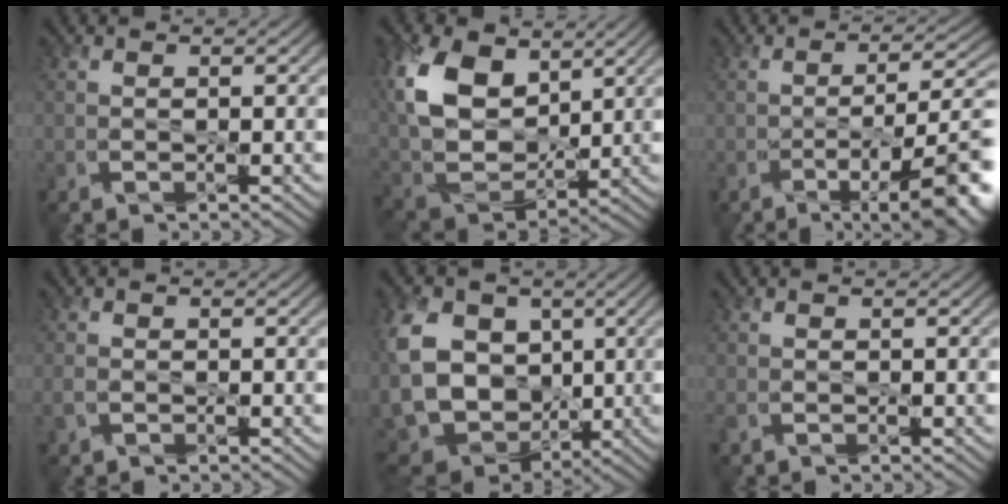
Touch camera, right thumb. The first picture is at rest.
{"total": 12.0, "force": [5.3, 7.8, 7.4], "torque": [-0.185, 0.010, 0.103]}
{"total": 11.3, "force": [-5.2, 2.9, 9.7], "torque": [-0.138, 0.006, -0.071]}
{"total": 1.2, "force": [-0.3, 1.0, 0.6], "torque": [-0.017, -0.001, -0.005]}
{"total": 14.9, "force": [0.8, 11.5, 9.3], "torque": [-0.224, -0.006, 0.029]}
{"total": 0.7, "force": [-0.2, 0.6, 0.4], "torque": [-0.013, -0.003, -0.004]}